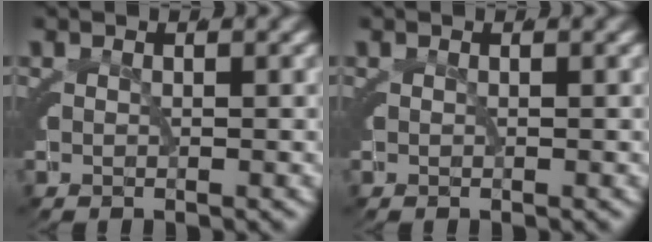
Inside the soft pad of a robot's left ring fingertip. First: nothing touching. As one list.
[{"total": 0.0}]